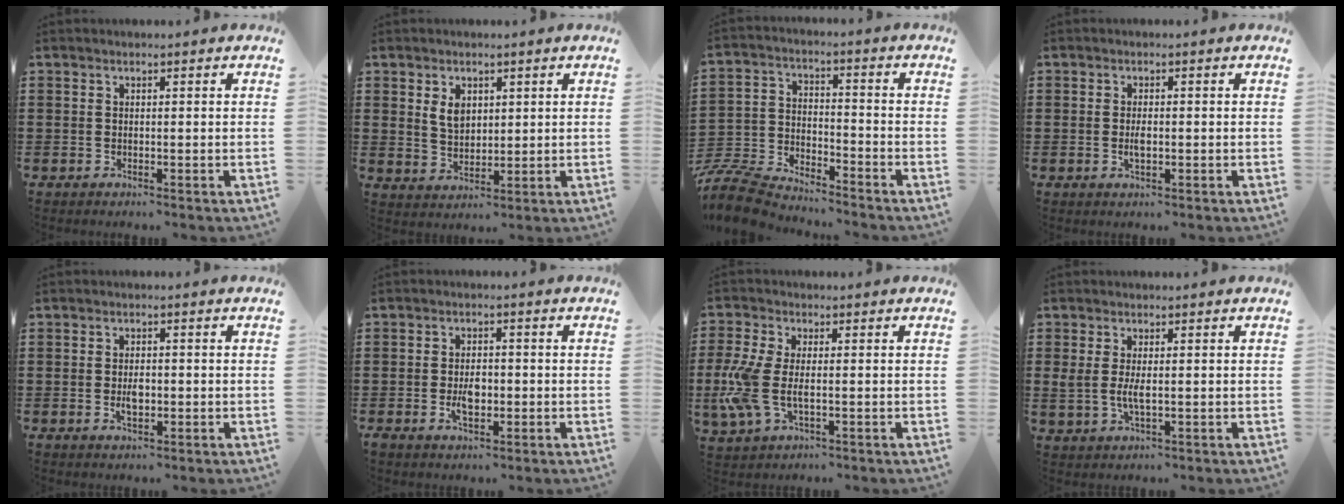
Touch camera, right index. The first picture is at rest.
{"total": 3.8, "force": [1.5, 2.5, 2.5], "torque": [-0.057, 0.009, 0.027]}
{"total": 8.2, "force": [-8.0, 1.1, 1.4], "torque": [-0.052, 0.003, -0.167]}
{"total": 2.0, "force": [-0.3, 0.8, 1.8], "torque": [-0.035, -0.001, -0.005]}
{"total": 2.6, "force": [-0.4, 1.2, 2.3], "torque": [-0.043, 0.002, -0.008]}
{"total": 3.5, "force": [-0.9, 1.9, 2.8], "torque": [-0.052, 0.003, -0.015]}
{"total": 7.5, "force": [-1.0, 3.7, 6.4], "torque": [-0.168, -0.012, -0.026]}
{"total": 3.2, "force": [0.1, 1.3, 2.9], "torque": [-0.070, -0.002, -0.002]}